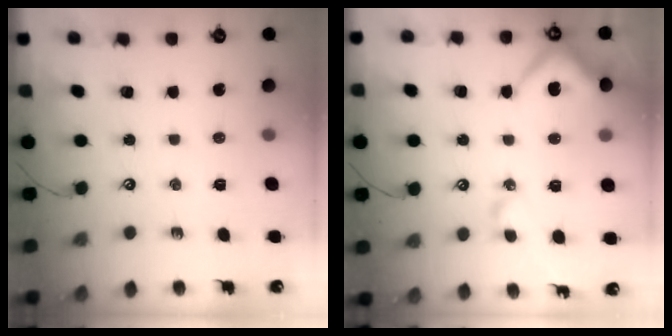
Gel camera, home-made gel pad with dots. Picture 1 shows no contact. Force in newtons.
{"total": 10.9, "press": 10.7, "slide": 1.8}